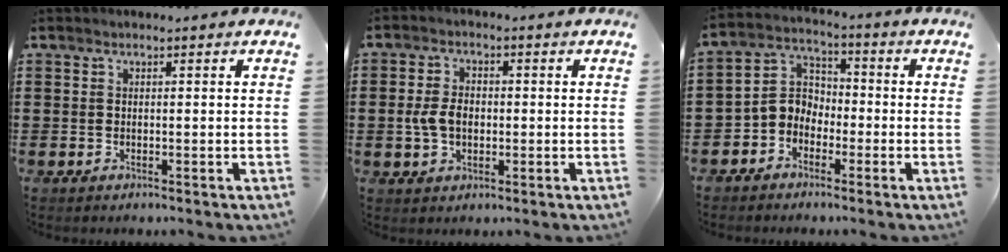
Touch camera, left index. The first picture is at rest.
{"total": 4.5, "force": [-0.3, 2.9, 3.4], "torque": [-0.082, 0.003, -0.011]}
{"total": 4.5, "force": [-2.5, 3.6, 1.2], "torque": [-0.046, 0.004, -0.059]}